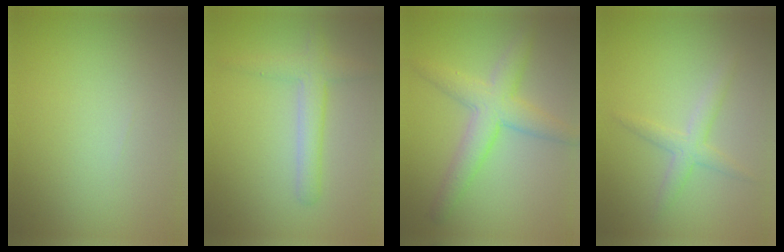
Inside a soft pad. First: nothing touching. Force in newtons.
{"total": 2.8, "press": 2.8, "slide": 0.1}
{"total": 4.4, "press": 4.4, "slide": 0.1}
{"total": 2.2, "press": 2.2, "slide": 0.1}